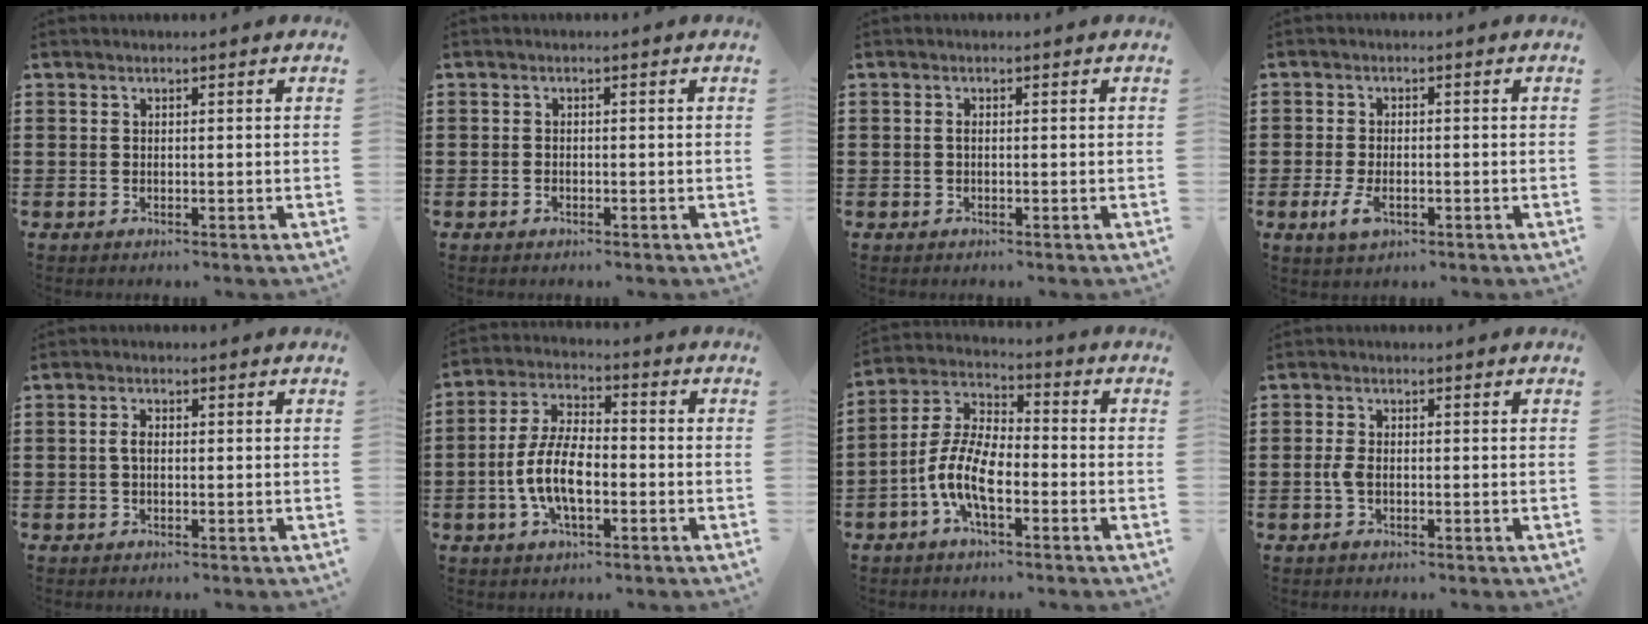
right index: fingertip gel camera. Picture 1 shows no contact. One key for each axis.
{"total": 0.6, "fx": -0.4, "fy": 0.2, "fz": 0.4, "tx": -0.010, "ty": -0.006, "tz": -0.007}
{"total": 0.7, "fx": -0.2, "fy": 0.2, "fz": 0.6, "tx": -0.014, "ty": -0.004, "tz": -0.002}
{"total": 4.1, "fx": -2.8, "fy": 1.9, "fz": 2.2, "tx": -0.053, "ty": 0.001, "tz": -0.056}
{"total": 2.0, "fx": -0.1, "fy": 1.0, "fz": 1.8, "tx": -0.042, "ty": 0.000, "tz": -0.006}
{"total": 8.8, "fx": -2.4, "fy": 4.0, "fz": 7.5, "tx": -0.174, "ty": -0.003, "tz": -0.051}
{"total": 9.2, "fx": -3.6, "fy": 3.9, "fz": 7.5, "tx": -0.188, "ty": -0.007, "tz": -0.075}
{"total": 2.5, "fx": -0.6, "fy": 1.2, "fz": 2.1, "tx": -0.048, "ty": -0.004, "tz": -0.013}